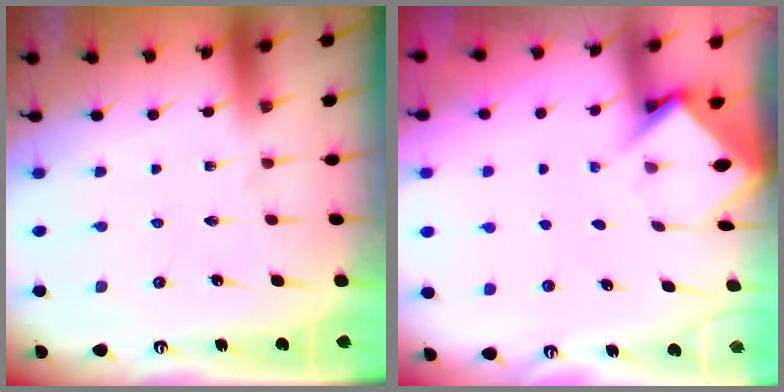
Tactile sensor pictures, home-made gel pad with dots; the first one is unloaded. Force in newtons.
{"total": 3.9, "press": 3.9, "slide": 0.3}